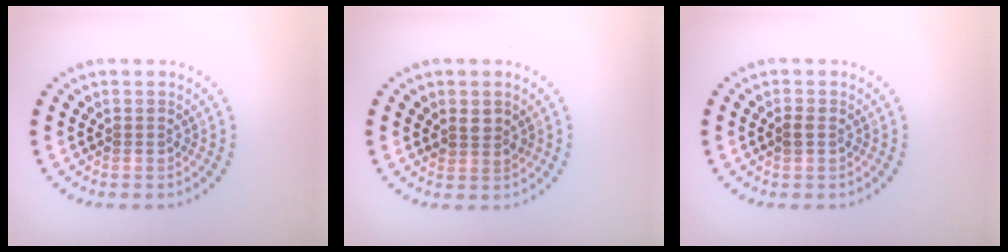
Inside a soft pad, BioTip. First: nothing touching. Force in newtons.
{"total": 1.5, "press": 1.3, "slide": 0.8}
{"total": 1.0, "press": 1.0, "slide": 0.1}